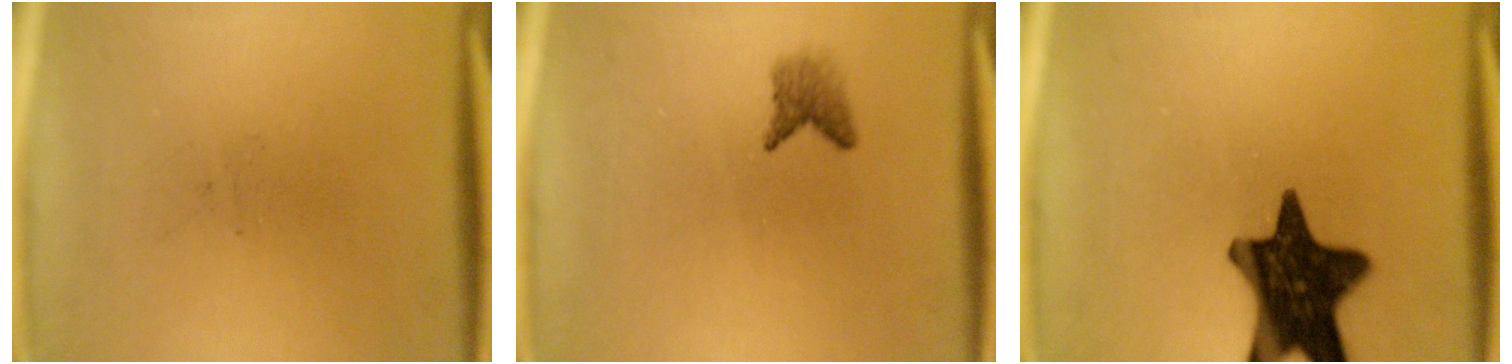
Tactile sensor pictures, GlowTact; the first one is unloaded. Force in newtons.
{"total": 1.9}
{"total": 15.6}